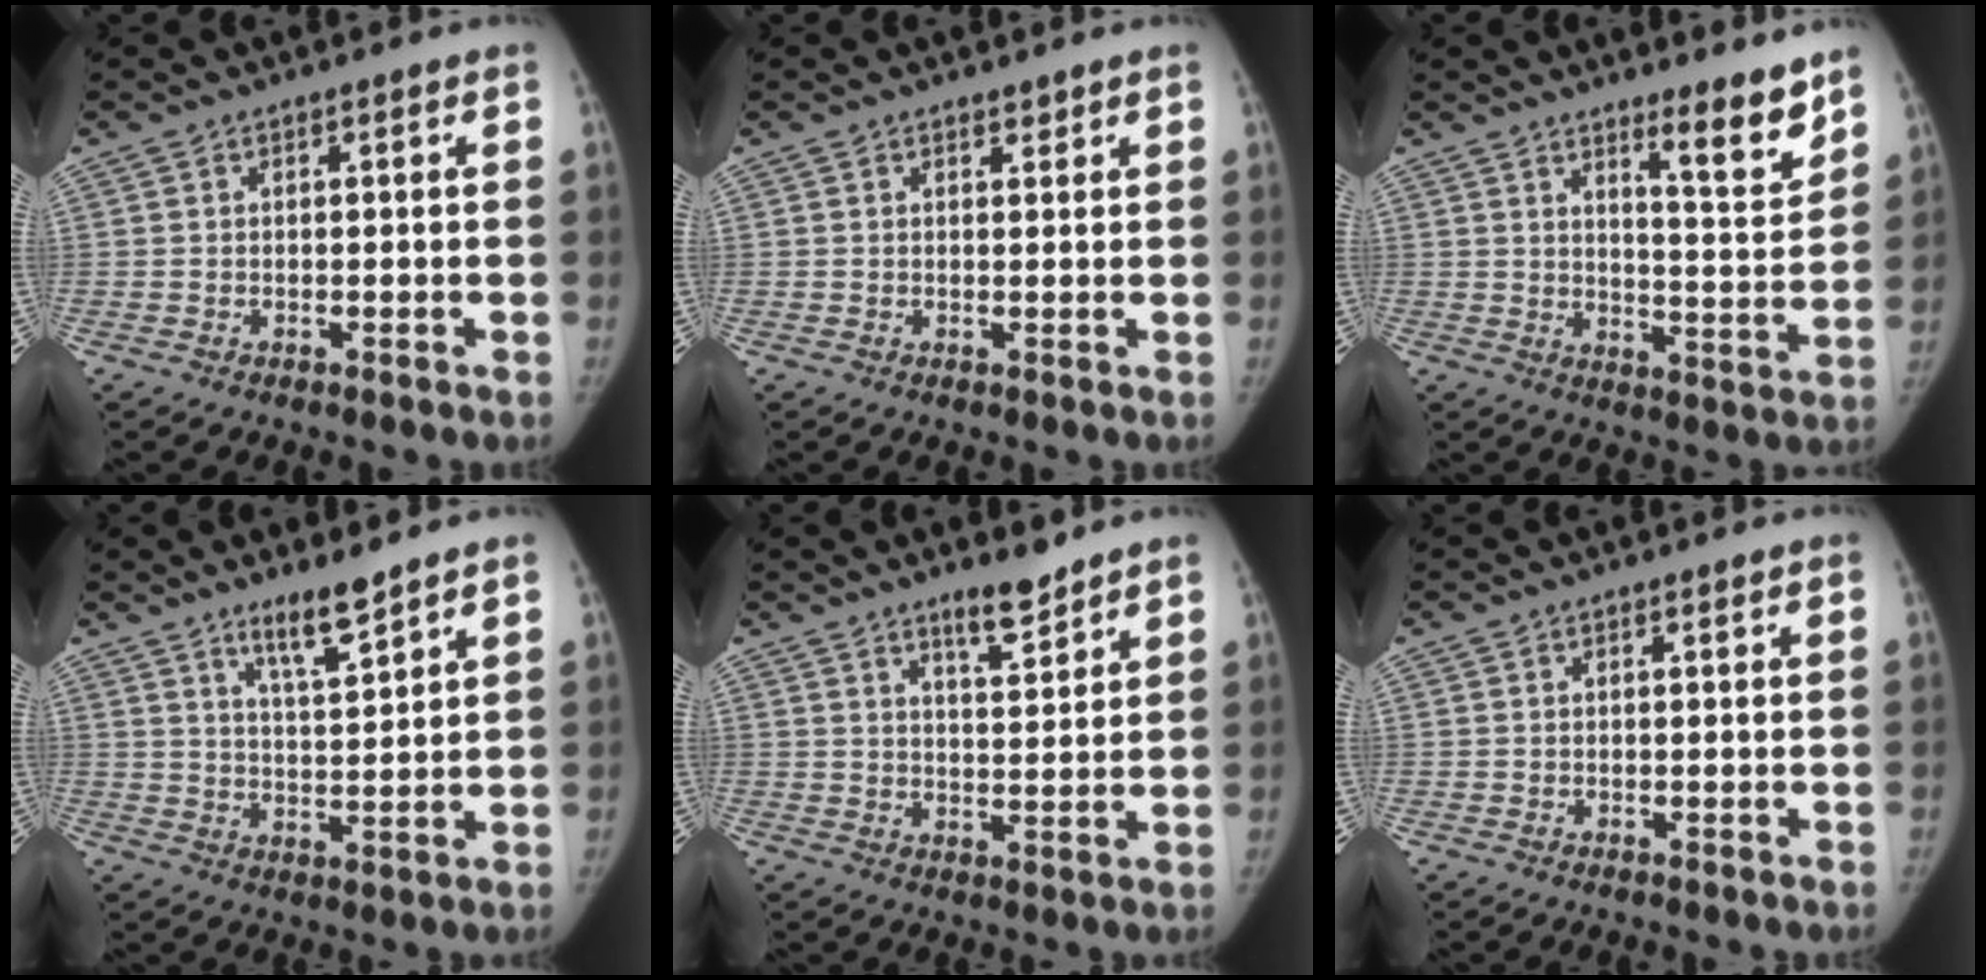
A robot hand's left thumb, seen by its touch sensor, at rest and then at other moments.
{"total": 0.9, "force": [0.8, 0.4, 0.2], "torque": [0.003, -0.006, 0.010]}
{"total": 8.6, "force": [6.5, 1.1, 5.5], "torque": [-0.068, -0.061, 0.100]}
{"total": 6.7, "force": [5.1, 0.8, 4.2], "torque": [-0.068, -0.042, 0.092]}
{"total": 5.9, "force": [4.7, 1.3, 3.2], "torque": [-0.037, -0.039, 0.075]}
{"total": 0.0}